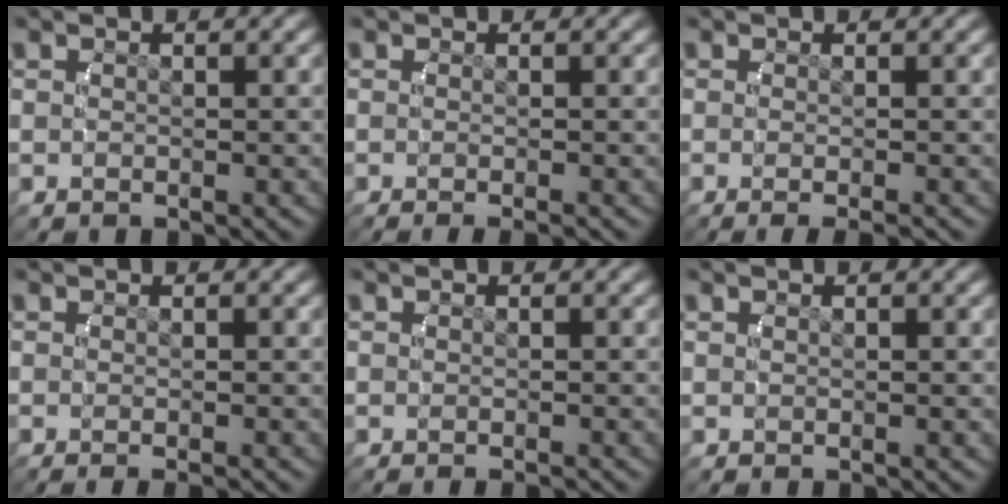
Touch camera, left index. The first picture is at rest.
{"total": 2.0, "force": [-1.6, 0.2, 1.3], "torque": [-0.014, -0.002, -0.021]}
{"total": 3.0, "force": [-2.2, 0.3, 2.0], "torque": [-0.026, -0.006, -0.027]}
{"total": 1.5, "force": [-1.1, 0.0, 1.1], "torque": [-0.013, -0.002, -0.013]}
{"total": 0.9, "force": [-0.8, 0.0, 0.5], "torque": [-0.006, 0.000, -0.011]}
{"total": 0.0}